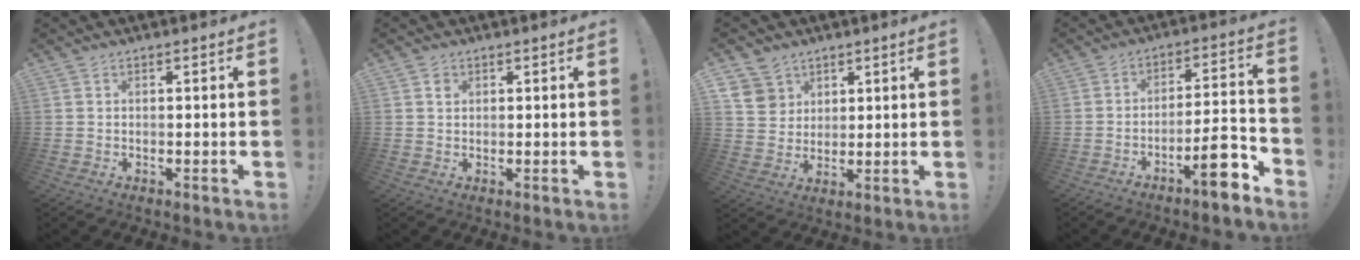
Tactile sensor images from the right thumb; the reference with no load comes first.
{"total": 1.3, "force": [0.5, 1.1, 0.3], "torque": [0.002, 0.001, 0.007]}
{"total": 7.8, "force": [4.6, 6.2, 1.2], "torque": [-0.016, -0.031, 0.095]}
{"total": 12.2, "force": [-7.4, 2.6, 9.3], "torque": [-0.119, 0.044, -0.118]}